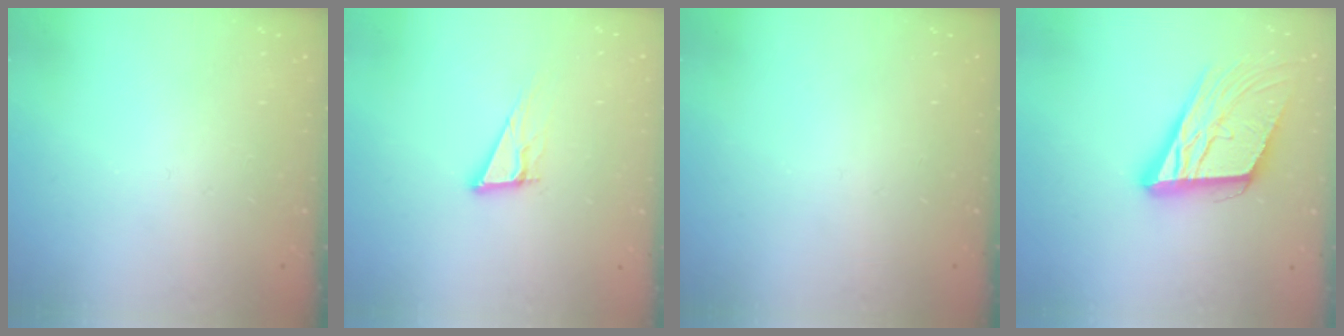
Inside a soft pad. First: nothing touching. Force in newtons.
{"total": 8.6, "press": 8.3, "slide": 2.4}
{"total": 0.0}
{"total": 16.9, "press": 16.5, "slide": 3.6}